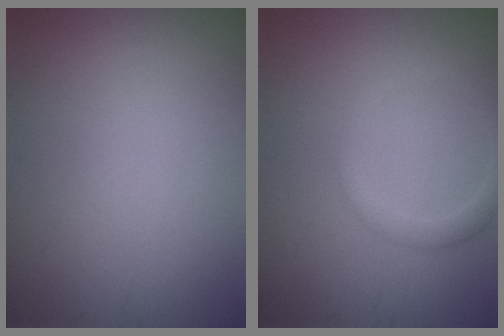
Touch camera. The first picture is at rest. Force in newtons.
{"total": 1.7, "press": 1.7, "slide": 0.1}